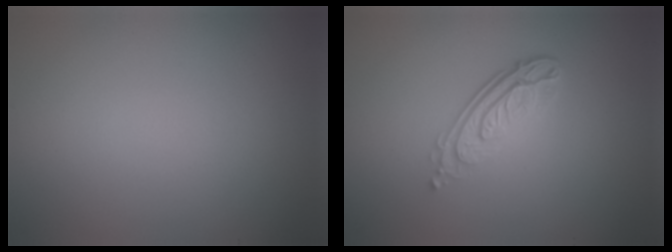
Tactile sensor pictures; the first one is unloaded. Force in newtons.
{"total": 4.3, "press": 3.0, "slide": 3.1}